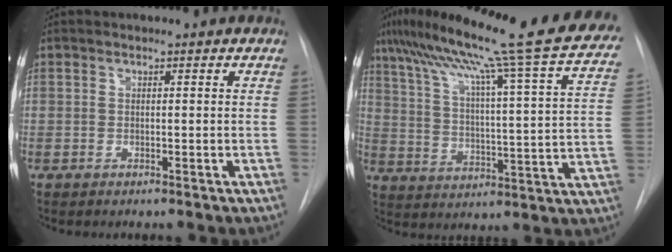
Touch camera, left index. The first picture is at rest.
{"total": 29.9, "force": [23.0, 1.0, 19.1], "torque": [-0.287, -0.012, 0.308]}